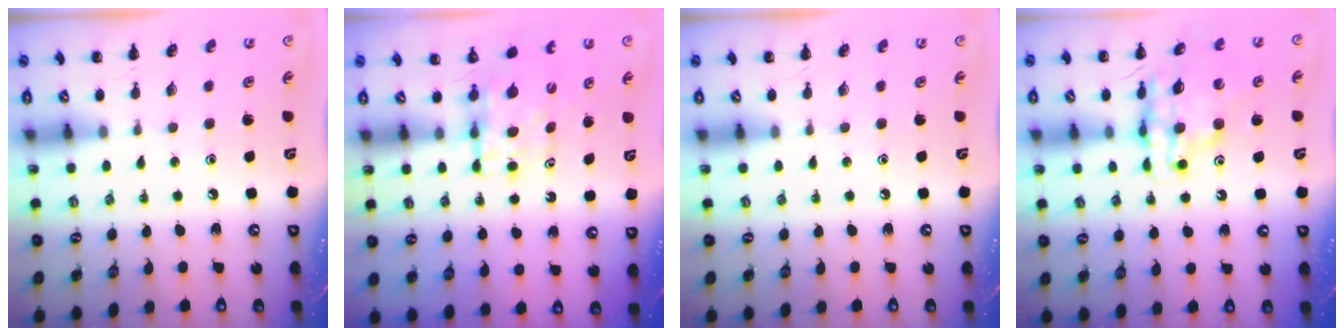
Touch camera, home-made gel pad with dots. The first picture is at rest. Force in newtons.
{"total": 5.4, "press": 5.4, "slide": 0.0}
{"total": 0.0}
{"total": 12.4, "press": 11.8, "slide": 3.6}